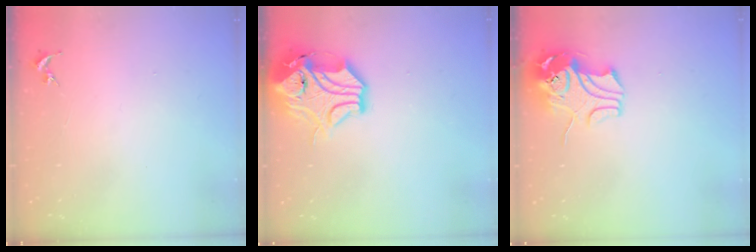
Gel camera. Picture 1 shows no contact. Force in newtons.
{"total": 14.6, "press": 14.5, "slide": 1.7}
{"total": 11.7, "press": 11.5, "slide": 1.7}